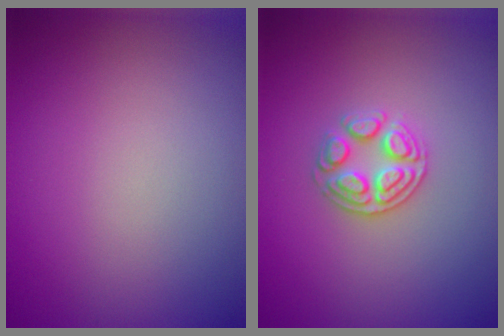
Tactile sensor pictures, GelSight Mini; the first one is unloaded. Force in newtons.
{"total": 2.9, "press": 2.7, "slide": 1.0}